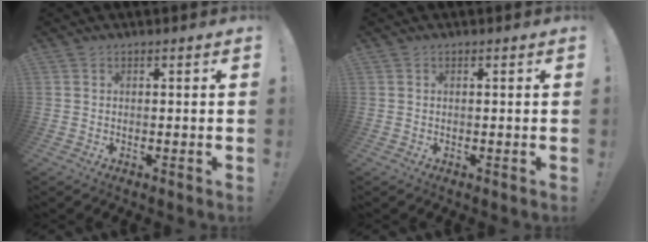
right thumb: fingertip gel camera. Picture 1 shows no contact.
{"total": 0.0}